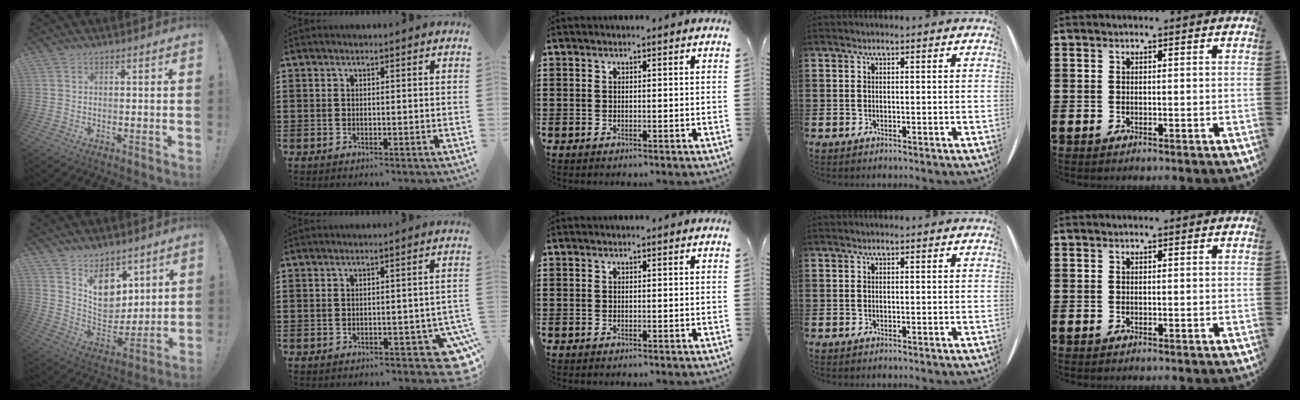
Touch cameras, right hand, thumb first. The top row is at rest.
{"thumb": {"total": 13.1, "force": [8.1, 9.0, 5.0], "torque": [-0.063, -0.063, 0.159]}, "index": {"total": 4.9, "force": [-2.9, 1.8, 3.5], "torque": [-0.056, -0.001, -0.048]}}